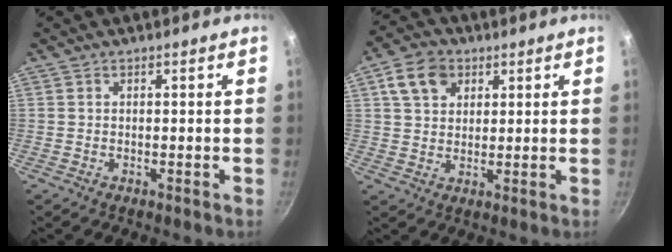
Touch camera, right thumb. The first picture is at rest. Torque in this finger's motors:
{"motor_torque": [0.16, 1.62, 0.78, 0.26, -0.01]}